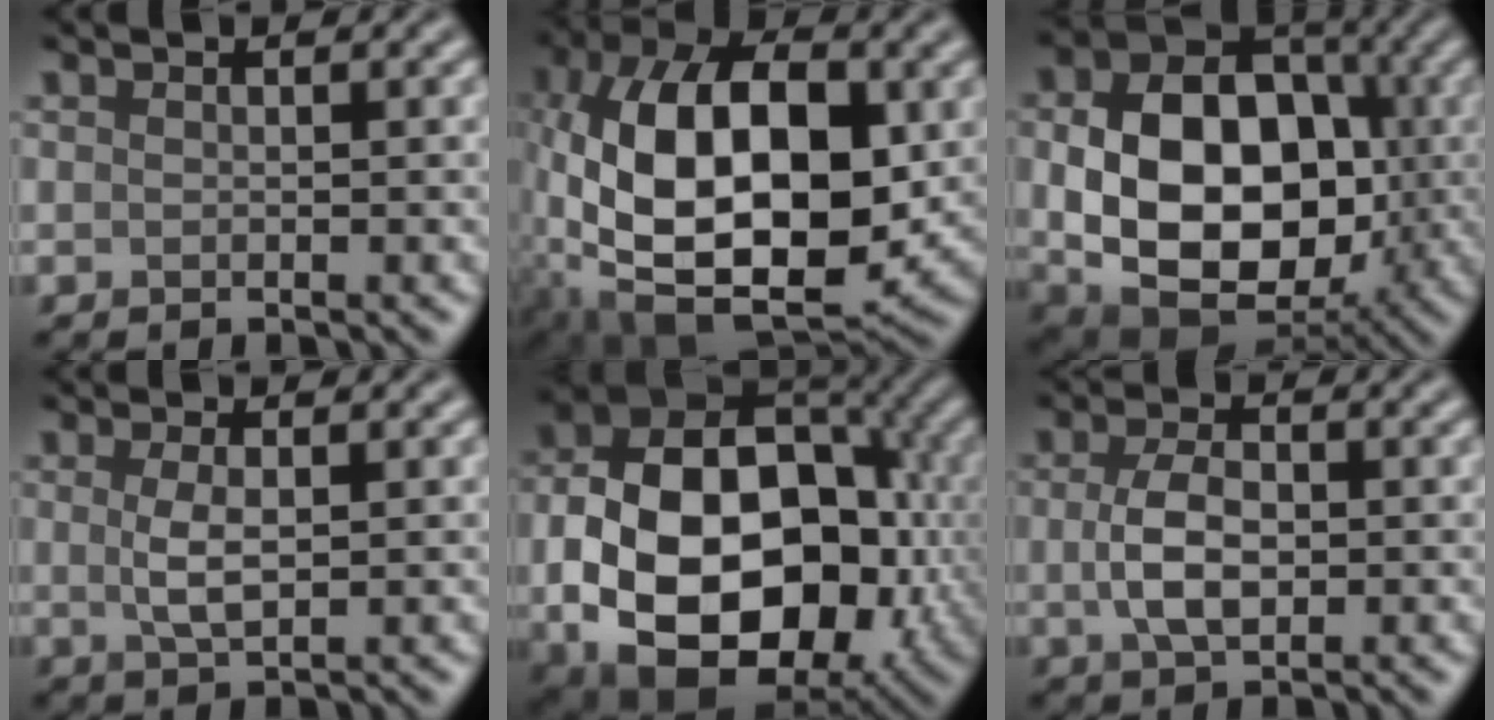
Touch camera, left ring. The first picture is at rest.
{"total": 15.3, "force": [-0.5, 8.2, 12.9], "torque": [-0.233, 0.009, -0.015]}
{"total": 13.5, "force": [-0.7, 9.7, 9.4], "torque": [-0.163, -0.017, -0.010]}
{"total": 2.3, "force": [0.3, 0.8, 2.2], "torque": [-0.051, 0.000, 0.005]}
{"total": 18.1, "force": [-3.0, 12.4, 12.9], "torque": [-0.212, -0.027, -0.041]}
{"total": 4.0, "force": [-0.1, 2.2, 3.3], "torque": [-0.073, 0.001, -0.001]}